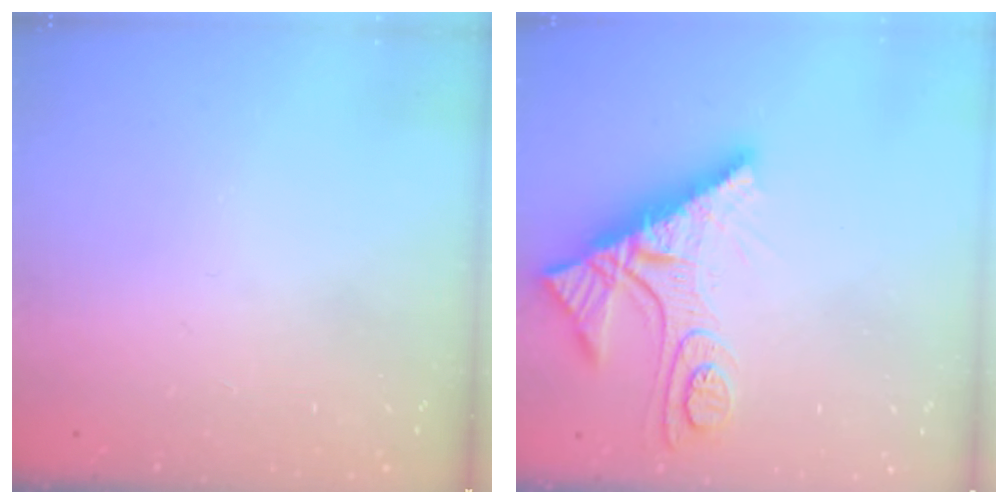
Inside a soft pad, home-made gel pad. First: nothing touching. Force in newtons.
{"total": 11.8, "press": 11.7, "slide": 1.0}